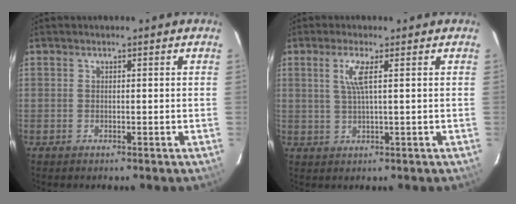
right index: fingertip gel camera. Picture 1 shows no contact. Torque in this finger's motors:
{"motor_torque": [0.57, 0.23, 0.10, 0.09]}